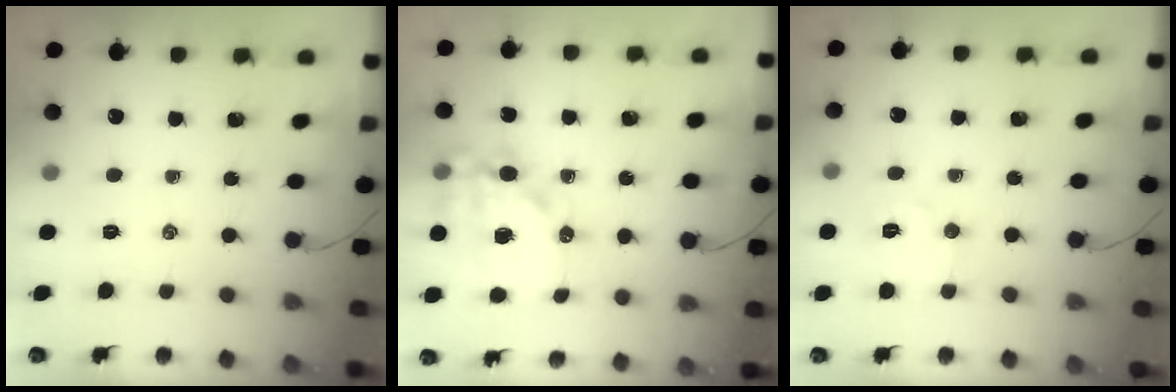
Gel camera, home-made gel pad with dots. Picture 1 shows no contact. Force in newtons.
{"total": 15.1, "press": 14.8, "slide": 3.1}
{"total": 6.0, "press": 5.9, "slide": 1.0}